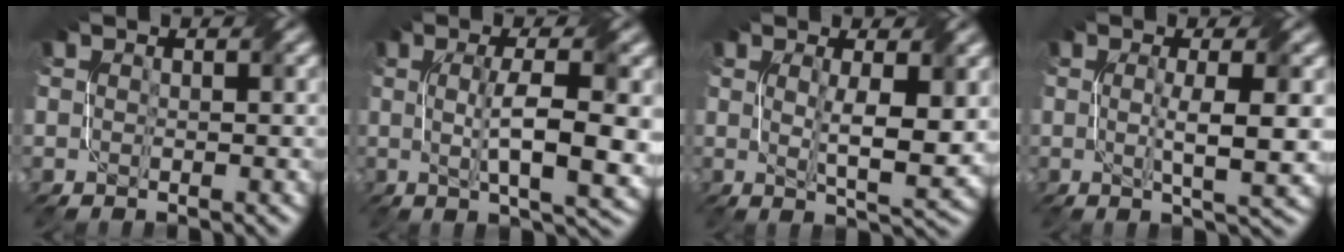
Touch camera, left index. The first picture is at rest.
{"total": 7.4, "force": [0.0, 1.6, 7.2], "torque": [-0.113, -0.001, 0.005]}
{"total": 5.1, "force": [0.7, 1.0, 4.9], "torque": [-0.084, -0.007, 0.017]}
{"total": 4.7, "force": [0.0, 0.8, 4.7], "torque": [-0.077, -0.002, 0.002]}